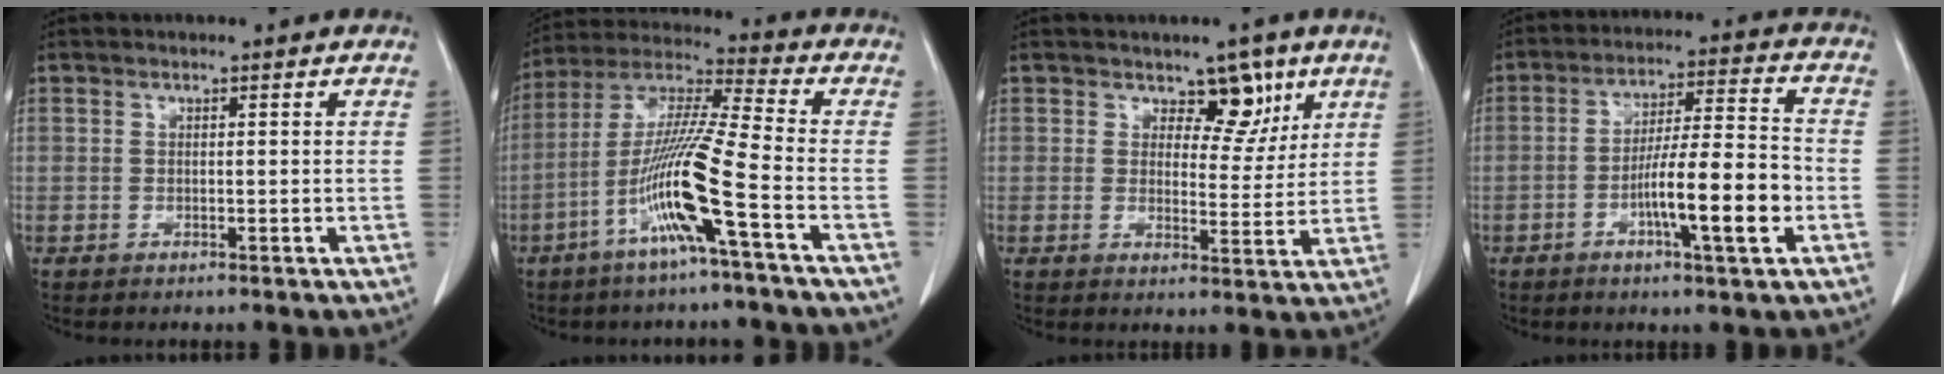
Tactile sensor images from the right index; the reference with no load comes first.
{"total": 13.5, "force": [-5.3, -1.1, 12.4], "torque": [-0.249, -0.003, -0.110]}
{"total": 5.5, "force": [3.3, 3.2, 3.0], "torque": [-0.025, -0.002, 0.049]}
{"total": 11.9, "force": [-3.7, 0.9, 11.2], "torque": [-0.188, 0.002, -0.063]}